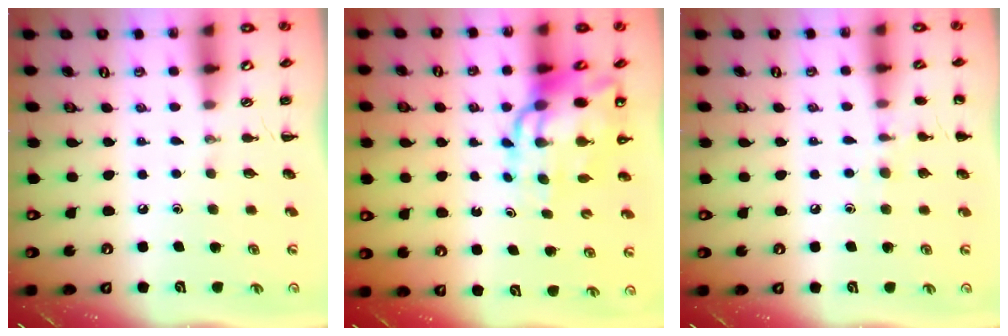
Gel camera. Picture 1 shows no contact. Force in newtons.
{"total": 12.5, "press": 11.9, "slide": 3.8}
{"total": 6.9, "press": 6.7, "slide": 1.9}